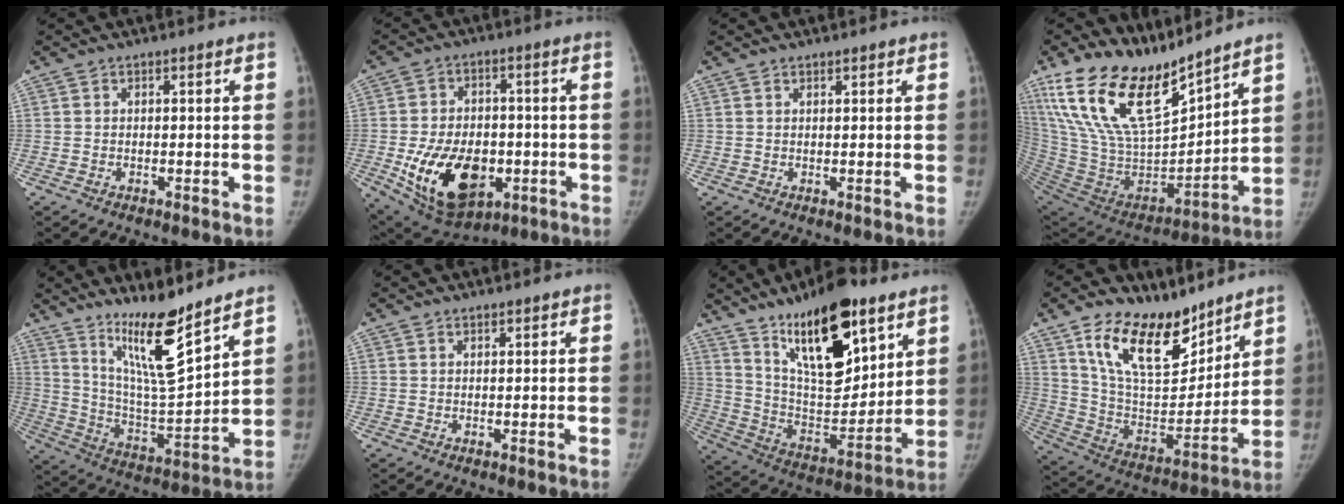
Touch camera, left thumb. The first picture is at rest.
{"total": 17.5, "force": [-4.7, 11.4, 12.5], "torque": [-0.177, 0.006, -0.055]}
{"total": 0.8, "force": [0.7, 0.3, 0.3], "torque": [-0.006, -0.004, 0.010]}
{"total": 23.7, "force": [18.3, 8.0, 12.9], "torque": [-0.211, -0.093, 0.353]}
{"total": 15.3, "force": [11.1, 2.2, 10.2], "torque": [-0.160, -0.088, 0.210]}
{"total": 0.7, "force": [0.6, 0.2, 0.3], "torque": [-0.006, -0.004, 0.010]}
{"total": 24.2, "force": [14.4, 9.5, 16.9], "torque": [-0.232, -0.069, 0.253]}
{"total": 20.0, "force": [13.5, 9.9, 11.0], "torque": [-0.139, -0.078, 0.247]}